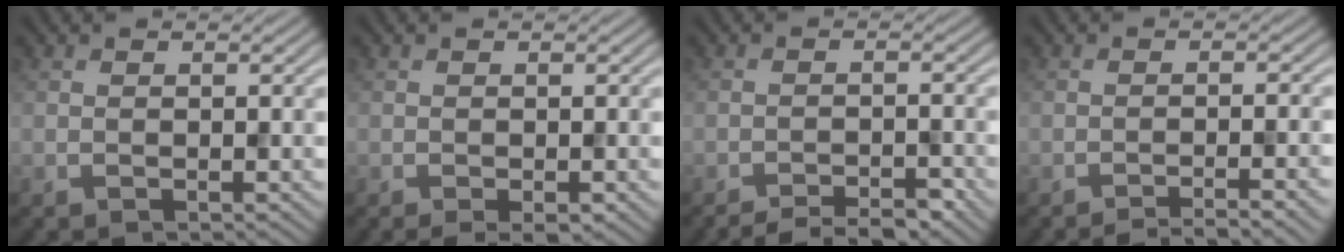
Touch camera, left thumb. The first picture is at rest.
{"total": 1.6, "force": [-0.9, 0.6, 1.2], "torque": [-0.026, -0.004, -0.009]}
{"total": 4.7, "force": [-4.2, 0.6, 2.0], "torque": [-0.034, 0.006, -0.064]}
{"total": 4.3, "force": [-3.2, 0.3, 2.9], "torque": [-0.032, 0.013, -0.058]}